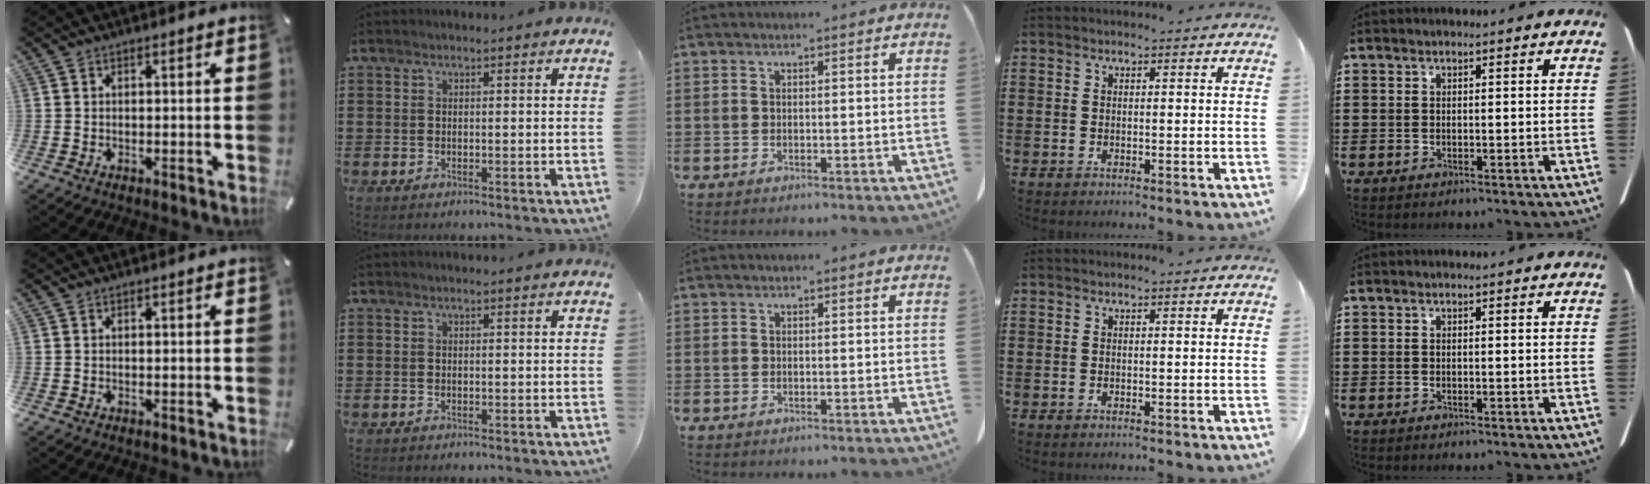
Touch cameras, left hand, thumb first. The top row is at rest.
{}